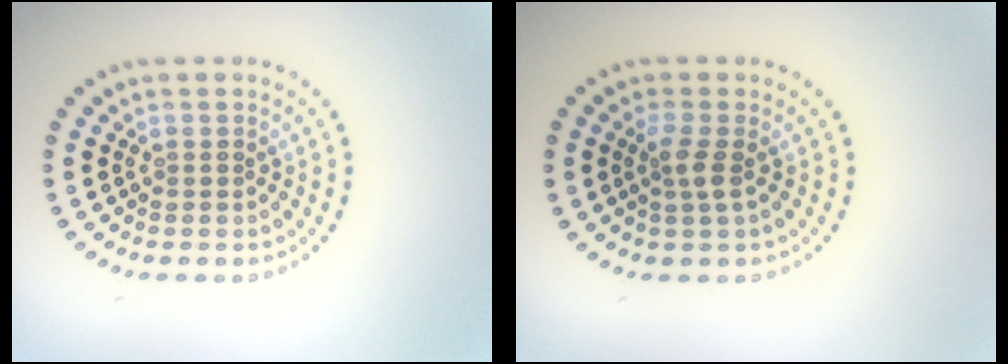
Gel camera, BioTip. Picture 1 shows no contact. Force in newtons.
{"total": 1.8, "press": 1.5, "slide": 1.0}